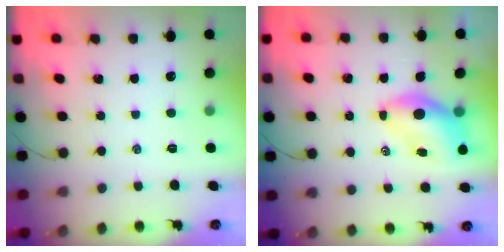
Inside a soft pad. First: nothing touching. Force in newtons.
{"total": 6.9, "press": 6.7, "slide": 1.6}